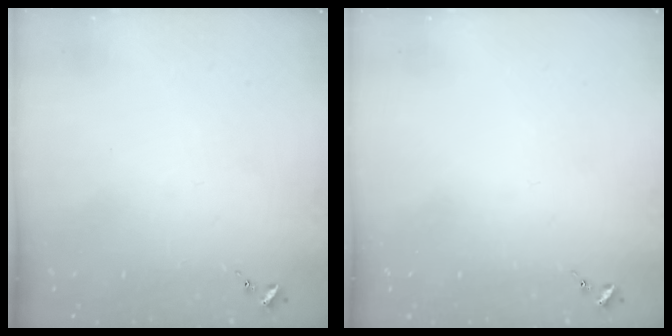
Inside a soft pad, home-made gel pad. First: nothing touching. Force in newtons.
{"total": 0.0}